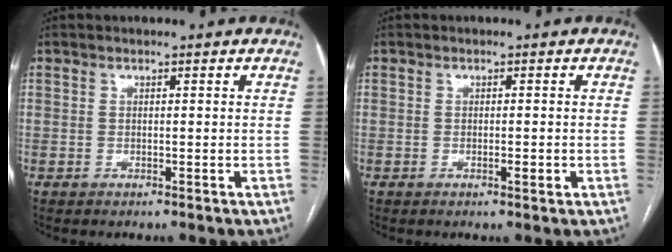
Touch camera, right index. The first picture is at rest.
{"total": 1.5, "force": [-0.6, 0.2, 1.4], "torque": [-0.026, -0.002, -0.007]}